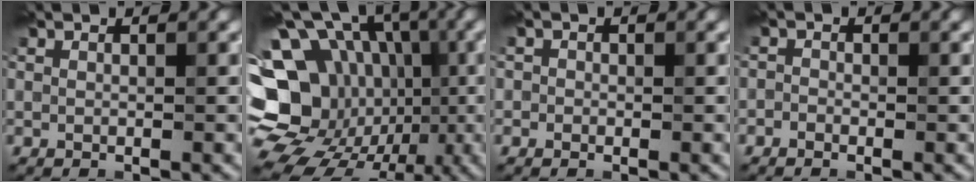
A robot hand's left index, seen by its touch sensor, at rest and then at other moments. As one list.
[{"total": 18.9, "force": [-3.9, 15.4, 10.3], "torque": [-0.170, 0.023, -0.077]}, {"total": 0.5, "force": [-0.4, 0.3, -0.2], "torque": [0.007, -0.001, -0.006]}, {"total": 0.9, "force": [-0.9, 0.1, -0.2], "torque": [0.008, -0.003, -0.017]}]